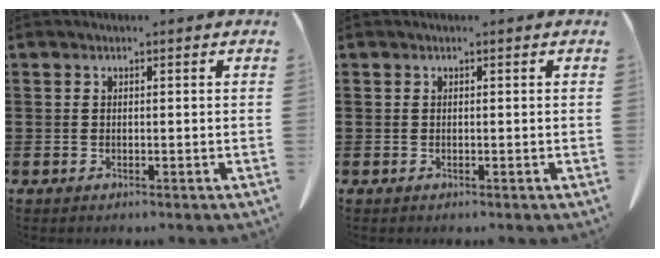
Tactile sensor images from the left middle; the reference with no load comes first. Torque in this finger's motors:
{"motor_torque": [0.00, 0.00, 0.00, 0.00]}